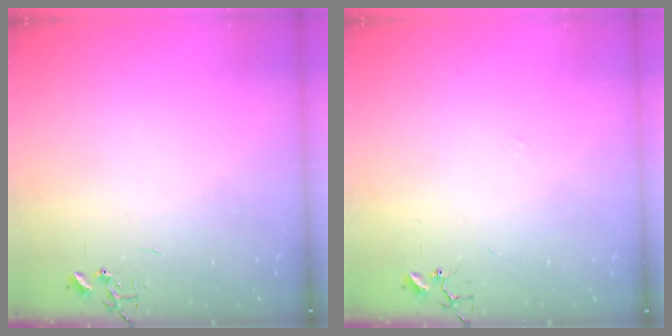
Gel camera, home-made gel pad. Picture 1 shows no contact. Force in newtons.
{"total": 6.1, "press": 6.0, "slide": 0.6}